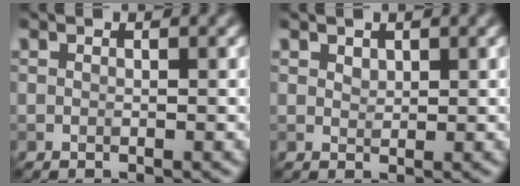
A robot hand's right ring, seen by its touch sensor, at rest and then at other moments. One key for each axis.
{"total": 0.8, "fx": 0.6, "fy": 0.5, "fz": 0.3, "tx": -0.007, "ty": 0.000, "tz": 0.014}